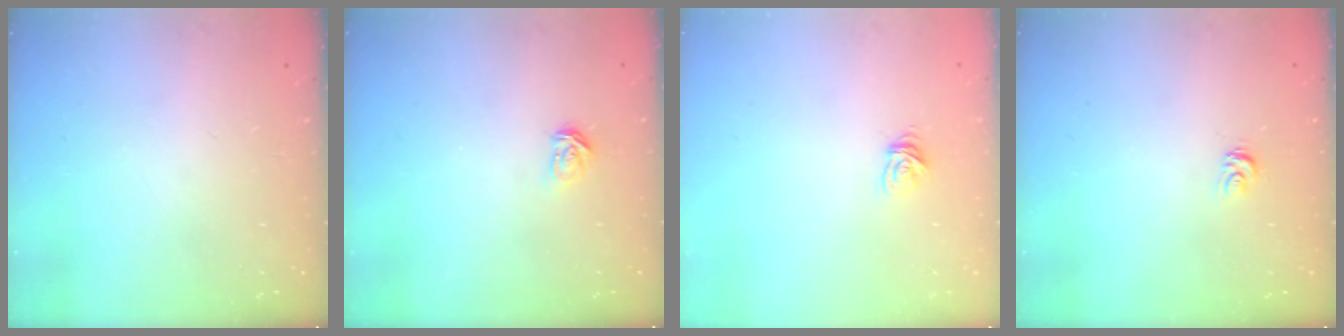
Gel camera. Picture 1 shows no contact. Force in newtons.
{"total": 3.3, "press": 3.3, "slide": 0.4}
{"total": 4.9, "press": 4.9, "slide": 0.3}
{"total": 3.3, "press": 3.3, "slide": 0.2}